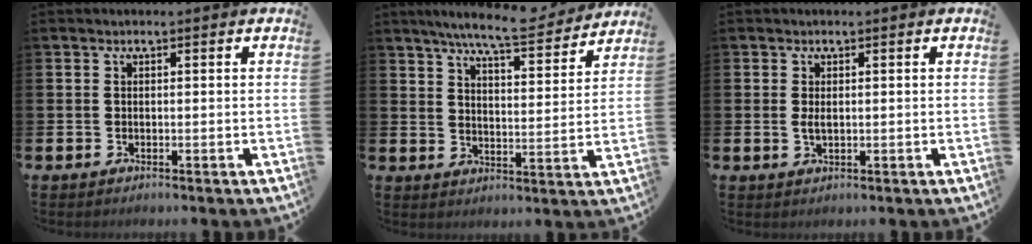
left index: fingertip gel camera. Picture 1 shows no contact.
{"total": 8.5, "force": [7.9, 0.5, 3.2], "torque": [-0.070, -0.042, 0.137]}
{"total": 1.3, "force": [0.2, 0.6, 1.2], "torque": [-0.021, 0.002, 0.001]}